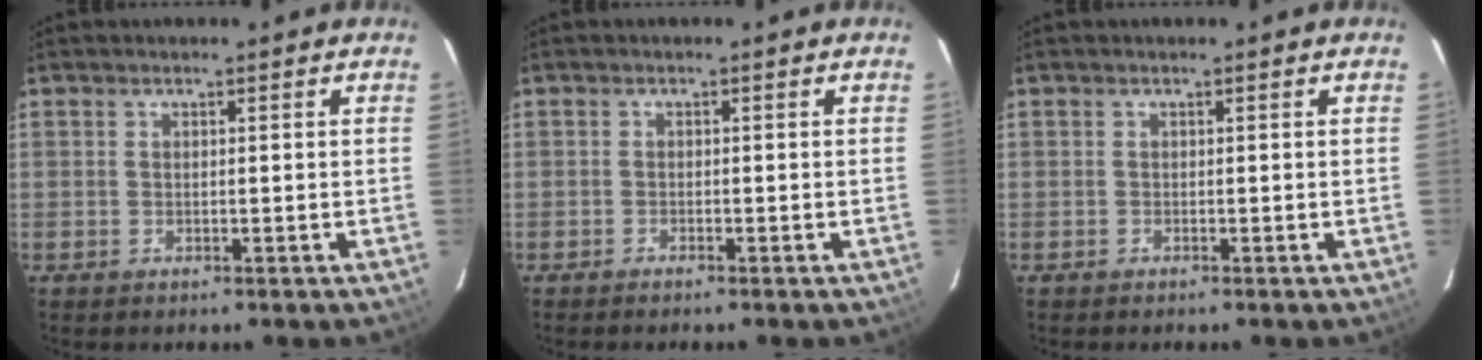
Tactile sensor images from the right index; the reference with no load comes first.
{"total": 0.8, "force": [-0.8, 0.0, 0.1], "torque": [-0.006, -0.002, -0.015]}
{"total": 0.0}